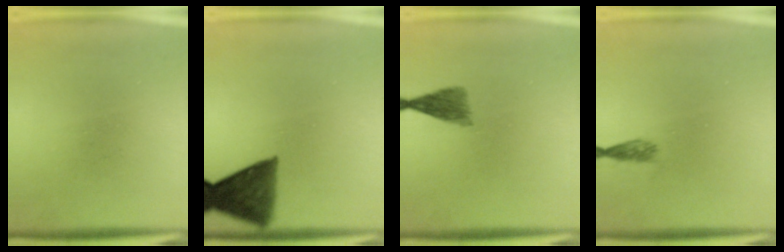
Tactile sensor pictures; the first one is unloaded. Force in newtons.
{"total": 10.3}
{"total": 3.2}
{"total": 1.3}